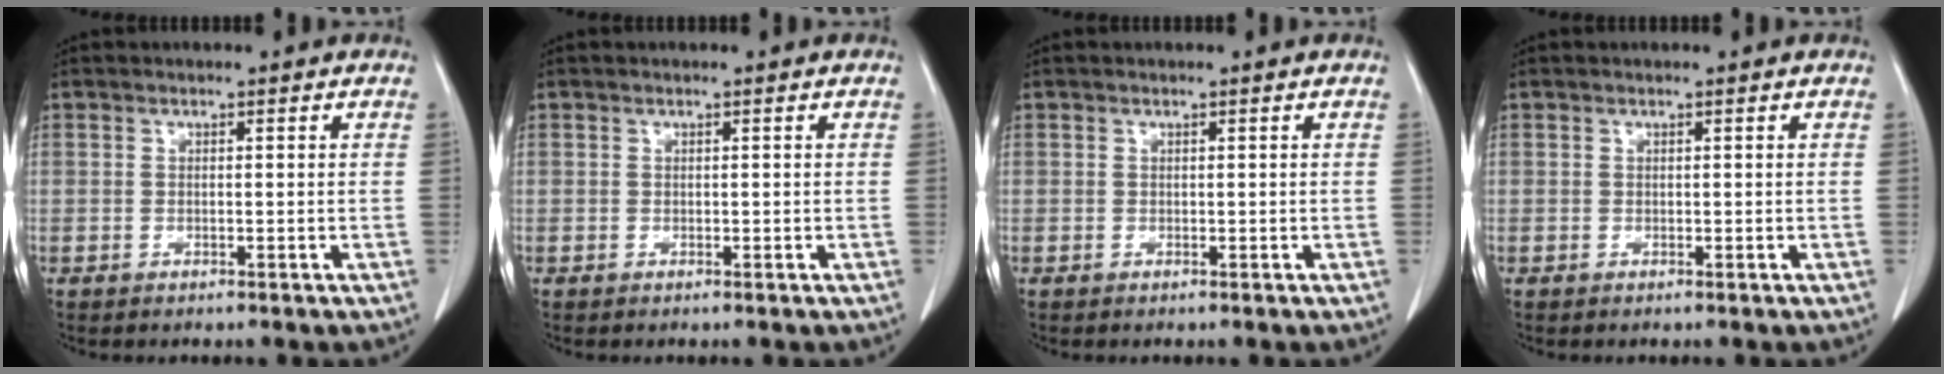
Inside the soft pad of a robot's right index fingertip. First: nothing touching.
{"total": 0.0}
{"total": 0.0}
{"total": 0.0}